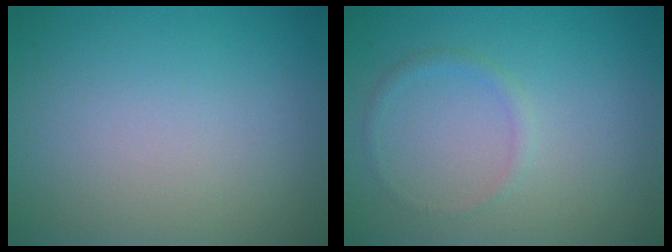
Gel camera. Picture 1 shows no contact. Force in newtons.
{"total": 0.9, "press": 0.9, "slide": 0.1}